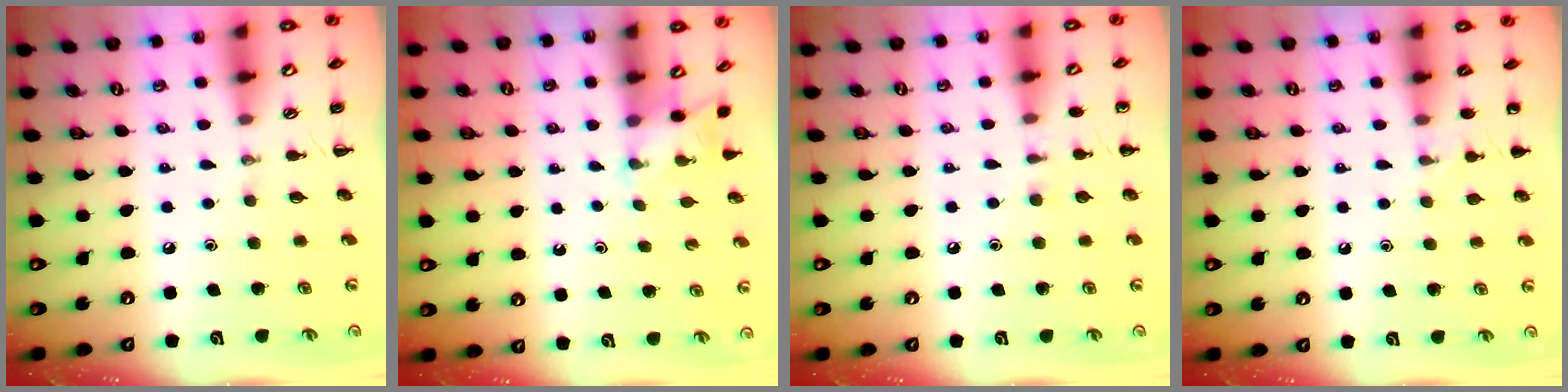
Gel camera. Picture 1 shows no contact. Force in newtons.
{"total": 2.6, "press": 2.5, "slide": 0.9}
{"total": 5.2, "press": 5.0, "slide": 1.5}
{"total": 6.5, "press": 6.4, "slide": 1.4}